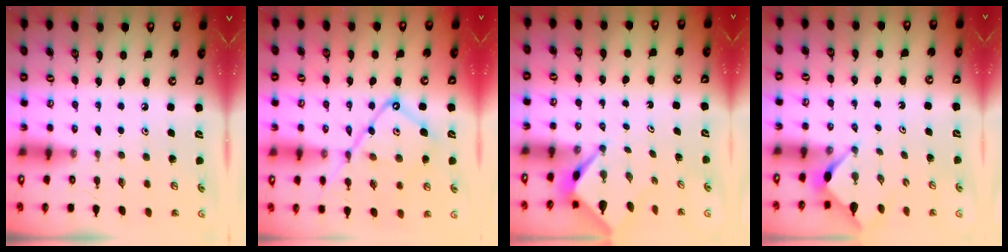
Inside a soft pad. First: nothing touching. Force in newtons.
{"total": 15.8, "press": 15.7, "slide": 1.6}
{"total": 2.6, "press": 2.6, "slide": 0.2}
{"total": 2.9, "press": 2.9, "slide": 0.3}